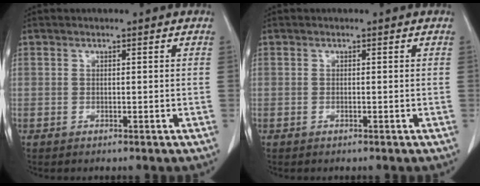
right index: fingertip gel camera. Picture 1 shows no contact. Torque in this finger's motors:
{"motor_torque": [0.08, -0.03, 0.01, -0.01]}